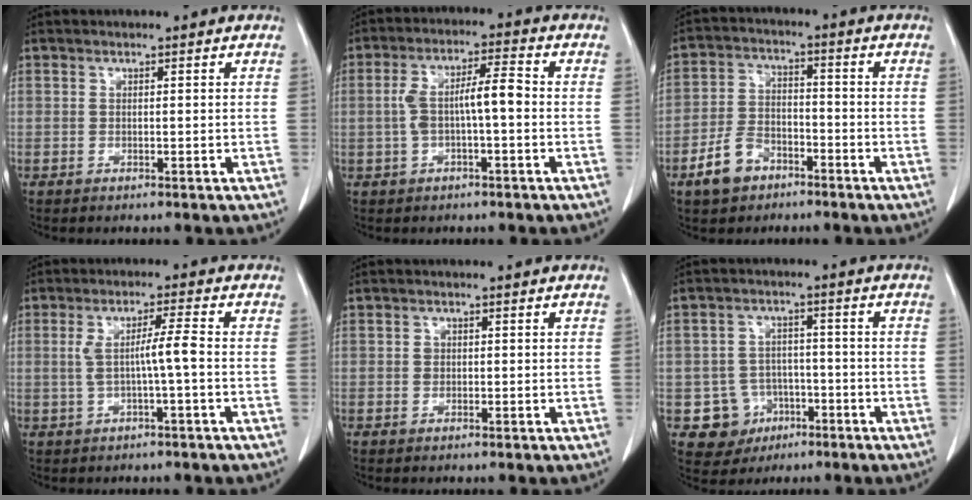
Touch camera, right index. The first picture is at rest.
{"total": 7.2, "force": [-0.4, 1.7, 7.0], "torque": [-0.141, 0.024, -0.009]}
{"total": 7.4, "force": [-4.4, 4.8, 3.5], "torque": [-0.082, 0.012, -0.077]}
{"total": 4.9, "force": [-0.3, -0.3, 4.9], "torque": [-0.091, 0.011, -0.003]}
{"total": 1.1, "force": [0.1, 1.0, 0.4], "torque": [-0.008, 0.002, 0.002]}
{"total": 7.4, "force": [-2.5, 6.9, 1.0], "torque": [-0.016, 0.012, -0.031]}